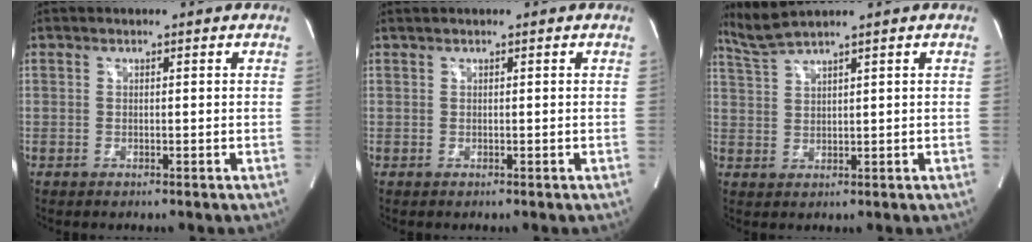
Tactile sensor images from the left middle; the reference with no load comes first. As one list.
[{"total": 0.7, "force": [0.6, 0.0, 0.4], "torque": [-0.011, 0.015, 0.014]}, {"total": 3.8, "force": [3.4, -1.4, 1.1], "torque": [-0.037, 0.001, 0.083]}]